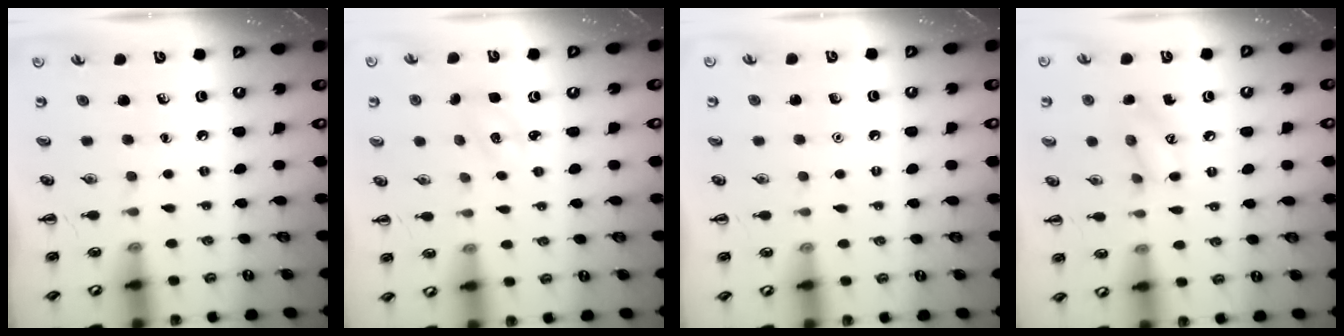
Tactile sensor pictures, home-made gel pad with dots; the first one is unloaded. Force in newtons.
{"total": 1.6, "press": 1.5, "slide": 0.5}
{"total": 1.6, "press": 1.5, "slide": 0.1}
{"total": 9.1, "press": 9.0, "slide": 1.5}